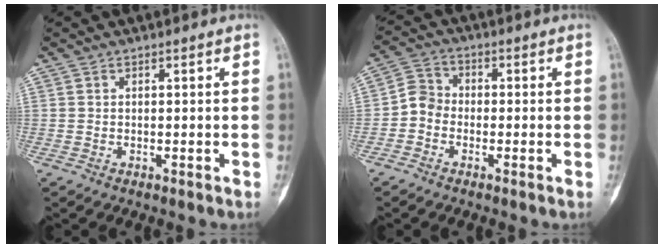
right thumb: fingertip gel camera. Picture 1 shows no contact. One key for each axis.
{"total": 4.4, "fx": -1.5, "fy": 3.7, "fz": 1.9, "tx": -0.018, "ty": 0.015, "tz": -0.043}